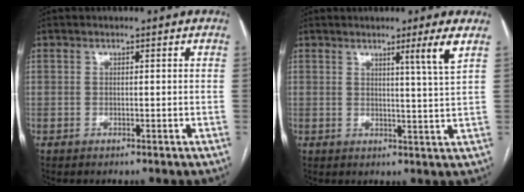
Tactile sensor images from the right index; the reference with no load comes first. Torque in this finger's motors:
{"motor_torque": [0.11, 0.29, 0.15, 0.04]}